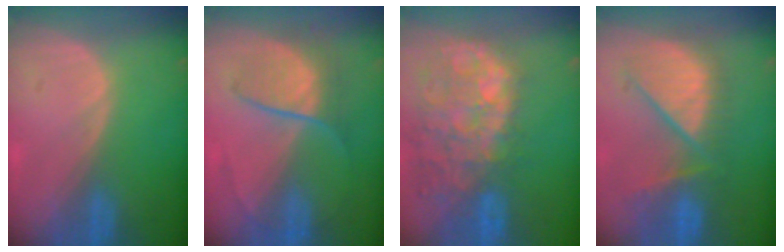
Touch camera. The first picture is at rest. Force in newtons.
{"total": 6.4, "press": 6.3, "slide": 0.7}
{"total": 14.2, "press": 11.6, "slide": 8.3}
{"total": 10.0, "press": 9.4, "slide": 3.2}